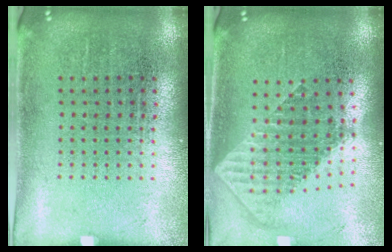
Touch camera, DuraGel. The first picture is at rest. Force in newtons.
{"total": 1.9, "press": 1.5, "slide": 1.2}